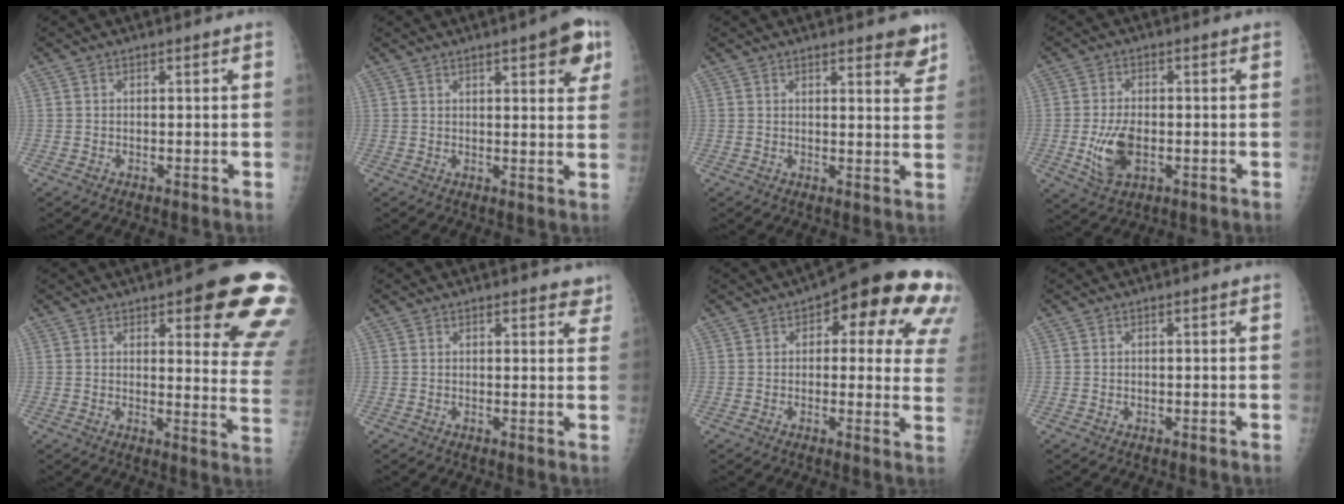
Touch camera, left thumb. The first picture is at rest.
{"total": 8.0, "force": [4.1, 2.1, 6.5], "torque": [-0.062, -0.013, 0.047]}
{"total": 5.7, "force": [4.1, 1.4, 3.7], "torque": [-0.026, -0.022, 0.048]}
{"total": 7.5, "force": [-1.7, 4.2, 5.9], "torque": [-0.113, 0.000, -0.023]}
{"total": 18.0, "force": [9.4, 4.7, 14.5], "torque": [-0.144, -0.044, 0.107]}
{"total": 4.5, "force": [3.7, 1.5, 2.0], "torque": [0.005, -0.011, 0.035]}
{"total": 19.9, "force": [8.4, 7.9, 16.2], "torque": [-0.158, 0.001, 0.093]}
{"total": 0.0}